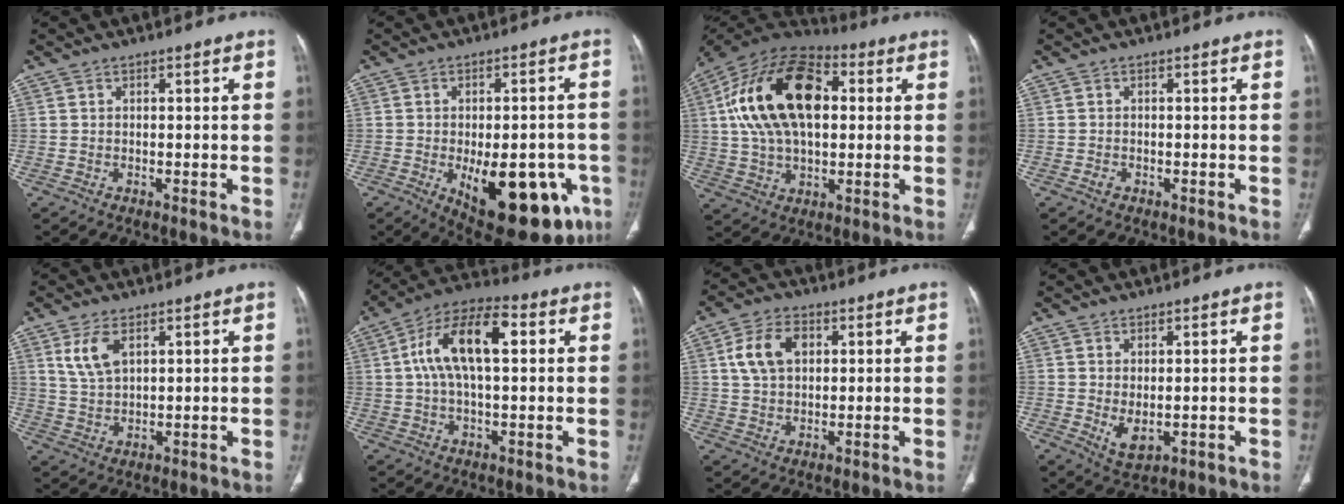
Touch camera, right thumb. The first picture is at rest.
{"total": 22.0, "force": [-7.7, 10.2, 17.8], "torque": [-0.179, 0.004, -0.081]}
{"total": 23.0, "force": [4.1, 13.5, 18.2], "torque": [-0.320, 0.018, 0.063]}
{"total": 0.8, "force": [-0.4, 0.6, 0.4], "torque": [-0.009, 0.002, -0.007]}
{"total": 5.9, "force": [2.8, 2.9, 4.3], "torque": [-0.086, -0.009, 0.067]}
{"total": 14.2, "force": [2.9, 6.5, 12.3], "torque": [-0.225, 0.031, 0.046]}
{"total": 8.4, "force": [2.4, 5.6, 5.8], "torque": [-0.104, 0.005, 0.044]}
{"total": 4.2, "force": [-0.3, 2.2, 3.6], "torque": [-0.056, -0.010, 0.010]}